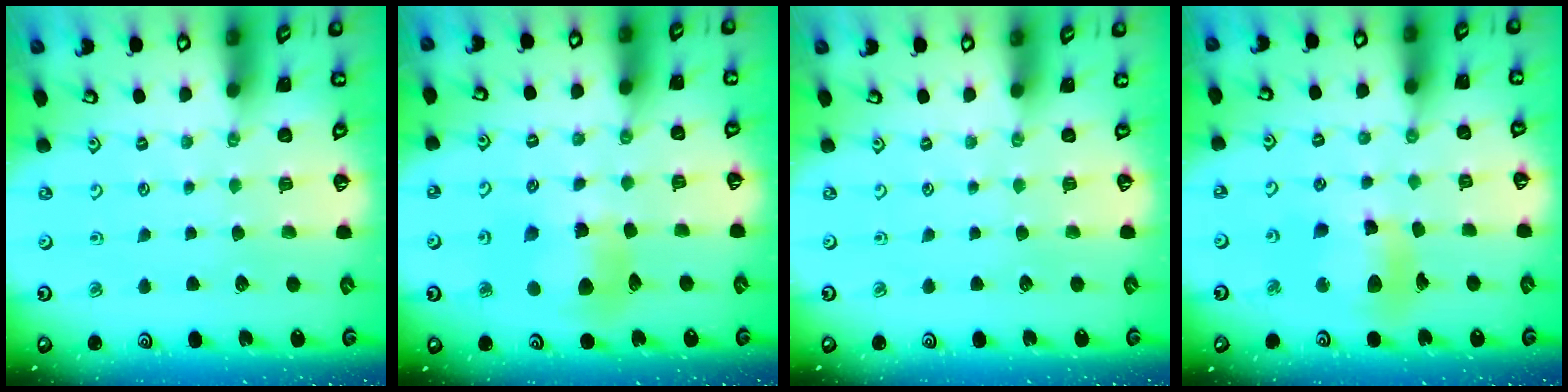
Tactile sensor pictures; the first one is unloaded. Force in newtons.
{"total": 9.1, "press": 9.0, "slide": 1.2}
{"total": 0.0}
{"total": 12.4, "press": 12.3, "slide": 1.6}